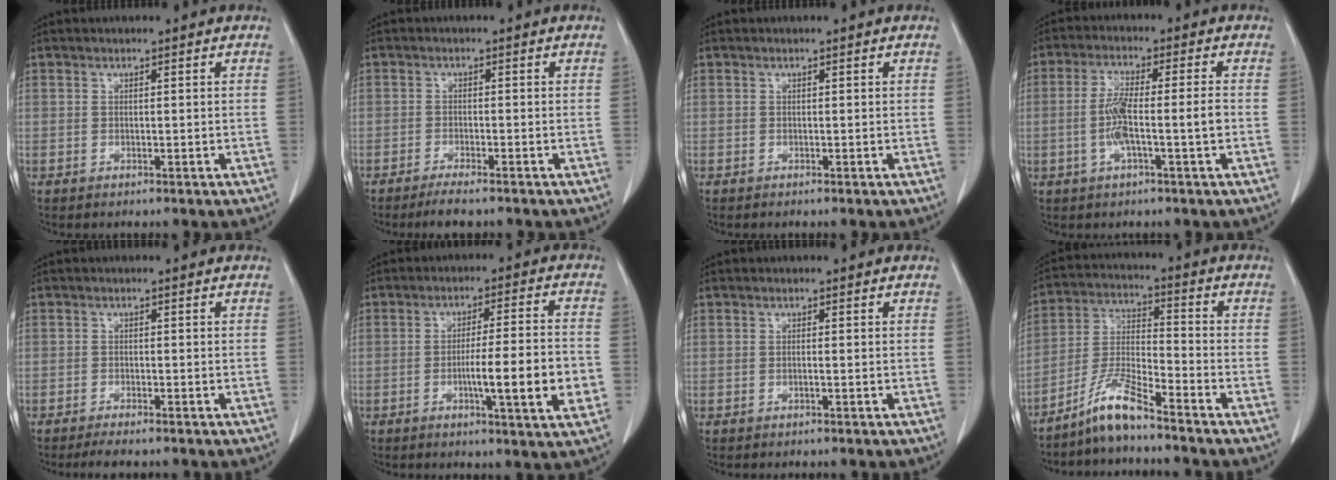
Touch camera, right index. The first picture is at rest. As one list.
[{"total": 3.5, "force": [-2.9, 0.4, 2.0], "torque": [-0.031, -0.006, -0.043]}, {"total": 0.0}, {"total": 6.9, "force": [-1.4, 0.4, 6.7], "torque": [-0.134, 0.008, -0.026]}, {"total": 2.8, "force": [-2.4, 0.4, 1.4], "torque": [-0.020, -0.005, -0.032]}, {"total": 11.3, "force": [-2.8, 0.3, 11.0], "torque": [-0.165, -0.006, -0.045]}, {"total": 0.5, "force": [-0.2, 0.0, 0.5], "torque": [-0.009, 0.001, -0.003]}, {"total": 7.7, "force": [-6.2, 0.2, 4.6], "torque": [-0.101, -0.010, -0.124]}]